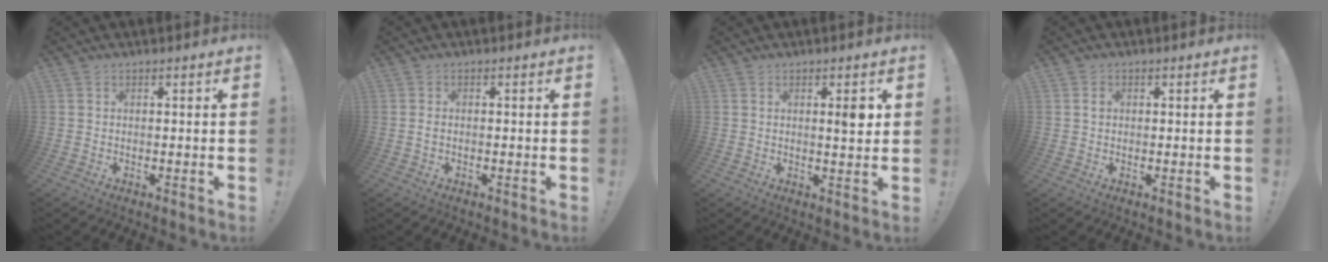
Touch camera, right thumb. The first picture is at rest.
{"total": 0.9, "force": [-0.2, 0.5, 0.7], "torque": [-0.013, 0.004, -0.004]}
{"total": 4.5, "force": [1.4, 1.1, 4.1], "torque": [-0.051, -0.010, 0.014]}
{"total": 1.2, "force": [0.2, 1.0, 0.6], "torque": [-0.006, 0.002, 0.002]}